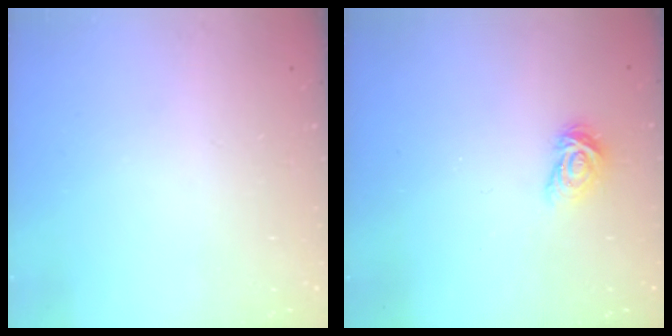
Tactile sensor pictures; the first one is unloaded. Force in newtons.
{"total": 4.1, "press": 4.0, "slide": 0.6}